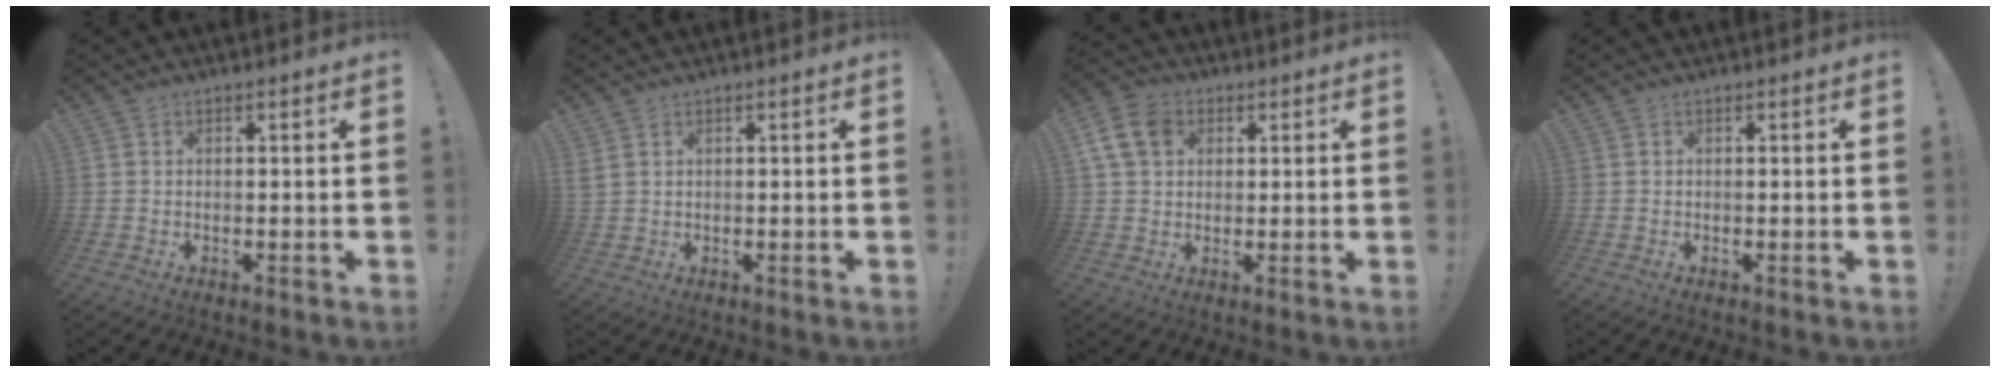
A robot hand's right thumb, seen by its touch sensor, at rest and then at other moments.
{"total": 1.6, "force": [0.9, 0.7, 1.1], "torque": [-0.023, 0.000, 0.018]}
{"total": 10.4, "force": [3.9, 7.7, 5.8], "torque": [-0.105, 0.000, 0.080]}
{"total": 0.0}